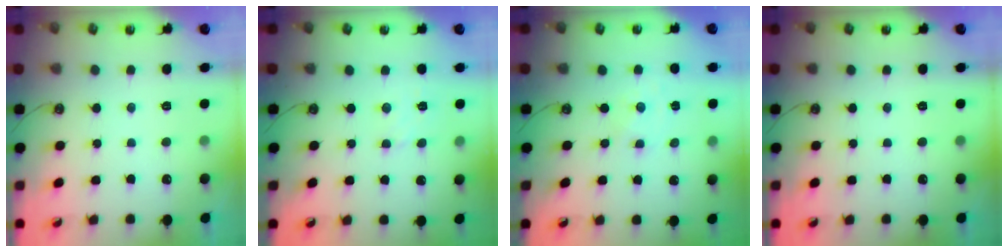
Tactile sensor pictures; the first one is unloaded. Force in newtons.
{"total": 3.2, "press": 3.2, "slide": 0.4}
{"total": 0.0}
{"total": 0.0}